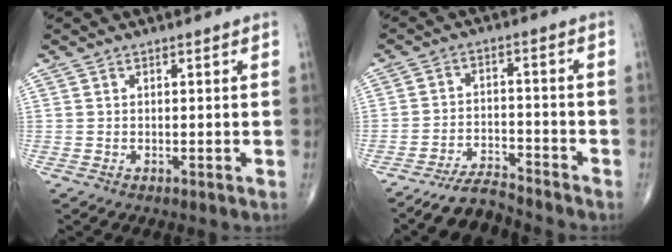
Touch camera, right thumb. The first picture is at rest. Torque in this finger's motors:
{"motor_torque": [1.11, -0.08, 0.39, -0.80, 0.00]}